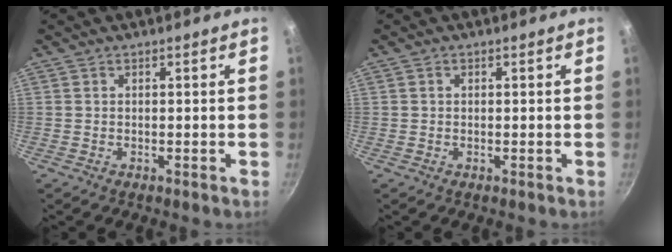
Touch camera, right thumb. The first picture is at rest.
{"total": 0.9, "force": [0.2, 0.7, 0.4], "torque": [-0.006, 0.005, 0.003]}